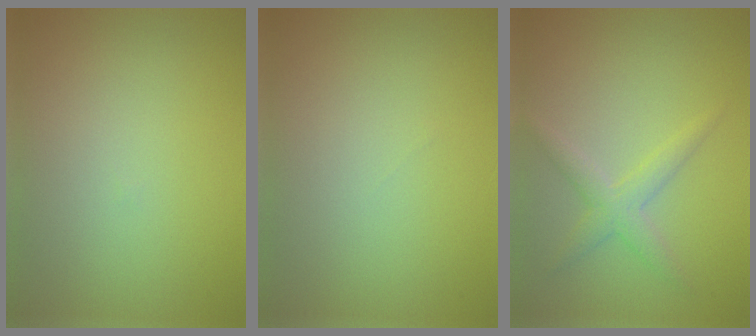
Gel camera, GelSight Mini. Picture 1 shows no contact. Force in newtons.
{"total": 0.0}
{"total": 2.3, "press": 2.3, "slide": 0.0}